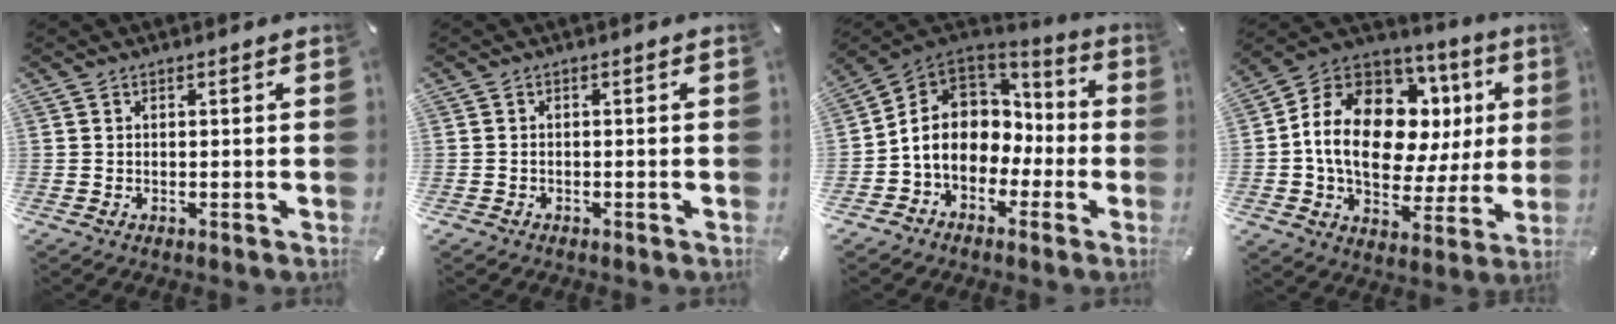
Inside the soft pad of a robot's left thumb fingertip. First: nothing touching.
{"total": 0.9, "force": [-0.5, 0.7, 0.4], "torque": [-0.008, 0.003, -0.012]}
{"total": 11.6, "force": [-1.8, 10.1, 5.3], "torque": [-0.124, 0.010, -0.030]}
{"total": 18.3, "force": [2.8, 12.9, 12.7], "torque": [-0.232, -0.021, 0.044]}